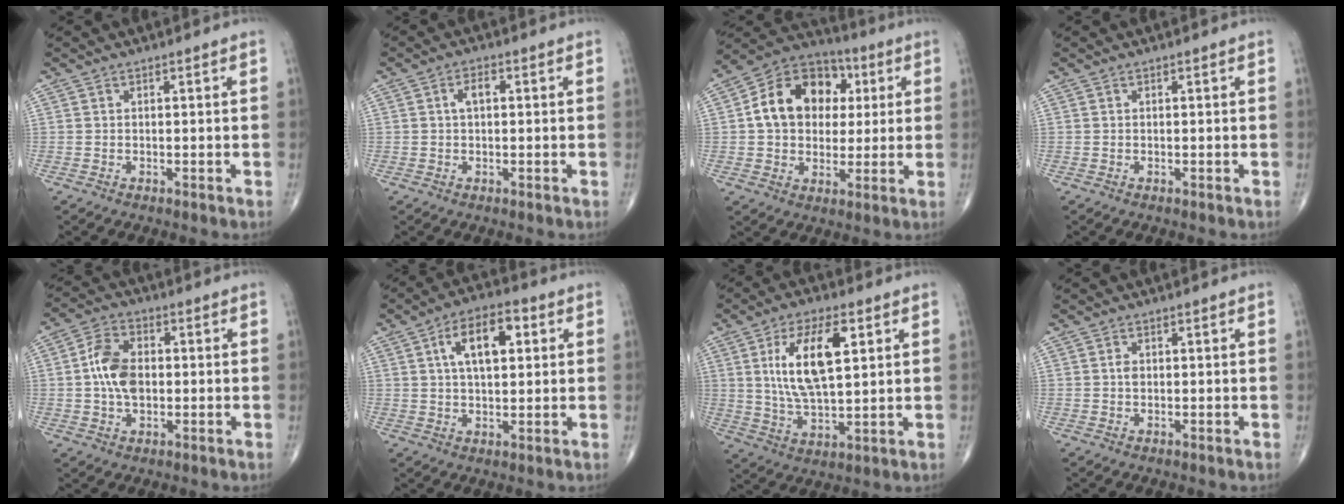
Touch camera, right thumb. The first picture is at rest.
{"total": 2.7, "force": [0.4, 1.5, 2.2], "torque": [-0.042, 0.009, 0.004]}
{"total": 16.3, "force": [2.7, 12.4, 10.1], "torque": [-0.135, 0.017, 0.036]}
{"total": 0.0}
{"total": 8.8, "force": [0.1, 5.6, 6.8], "torque": [-0.119, 0.012, -0.003]}
{"total": 10.8, "force": [3.2, 5.4, 8.8], "torque": [-0.134, 0.010, 0.047]}
{"total": 14.1, "force": [4.0, 5.8, 12.2], "torque": [-0.218, -0.011, 0.078]}
{"total": 1.2, "force": [0.2, 0.8, 0.8], "torque": [-0.012, 0.001, 0.002]}